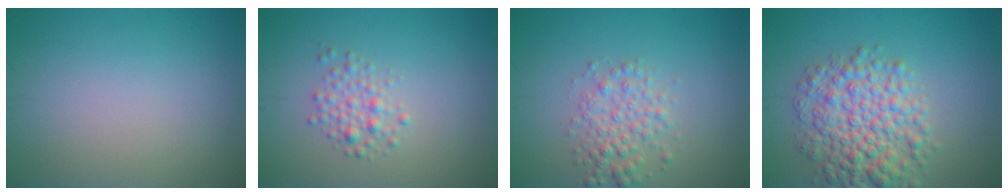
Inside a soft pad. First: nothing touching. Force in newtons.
{"total": 2.1, "press": 2.1, "slide": 0.1}
{"total": 2.9, "press": 2.9, "slide": 0.0}
{"total": 6.8, "press": 6.8, "slide": 0.1}